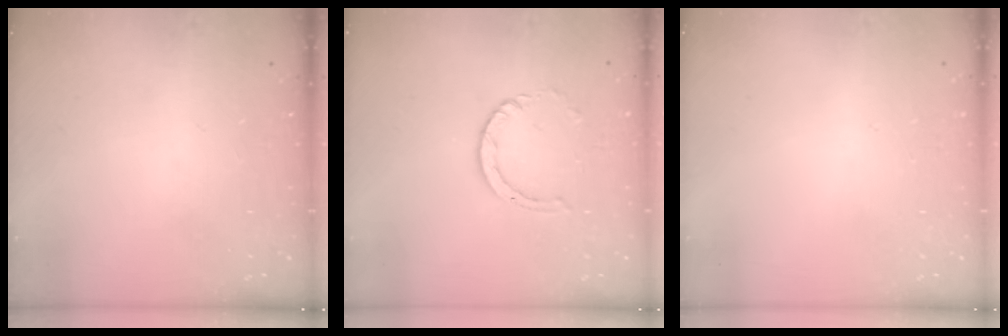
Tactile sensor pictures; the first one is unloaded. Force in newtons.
{"total": 3.8, "press": 3.7, "slide": 0.3}
{"total": 2.6, "press": 2.6, "slide": 0.2}